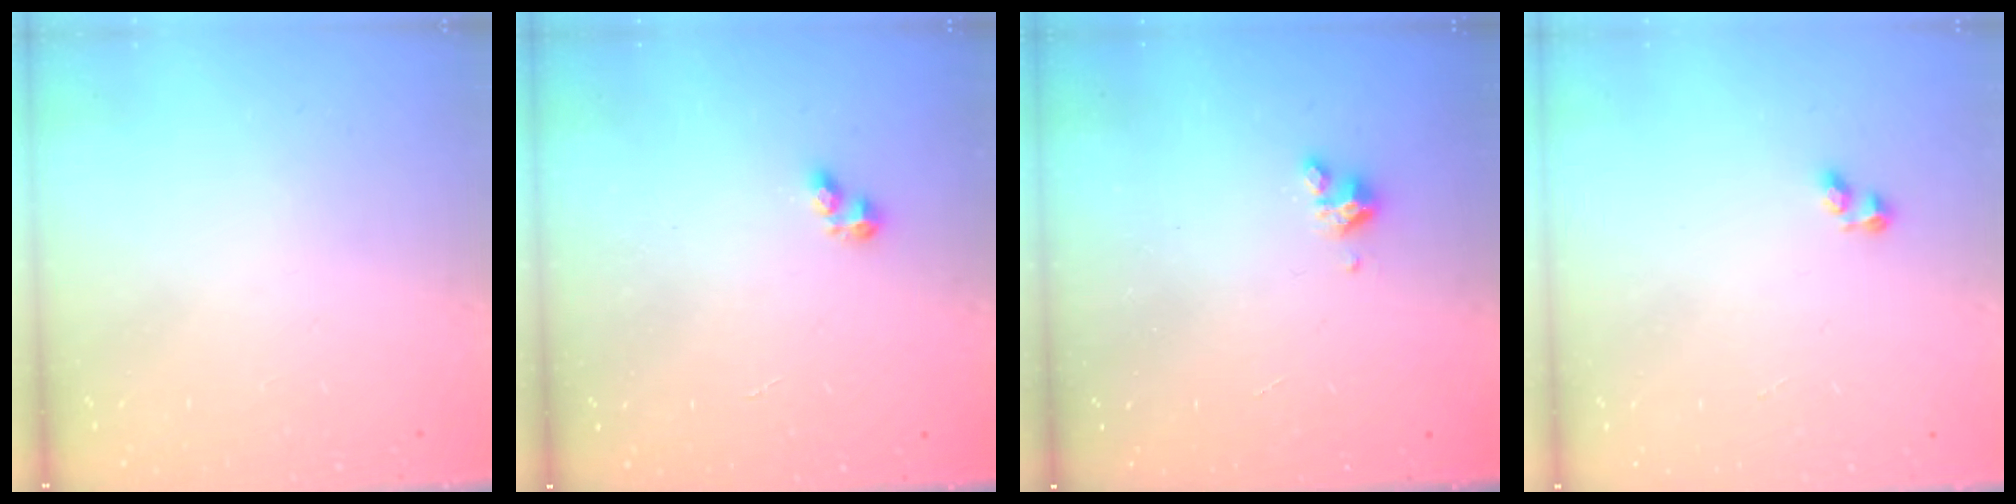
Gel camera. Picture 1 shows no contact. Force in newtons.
{"total": 3.1, "press": 3.1, "slide": 0.4}
{"total": 2.3, "press": 2.3, "slide": 0.2}
{"total": 2.4, "press": 2.1, "slide": 1.1}